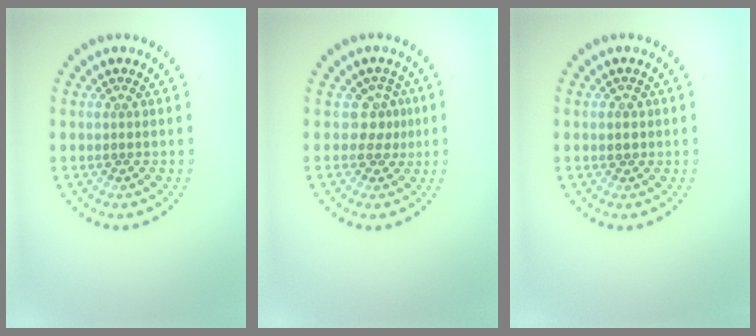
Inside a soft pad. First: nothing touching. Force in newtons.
{"total": 2.2, "press": 1.4, "slide": 1.7}
{"total": 1.0, "press": 0.9, "slide": 0.4}